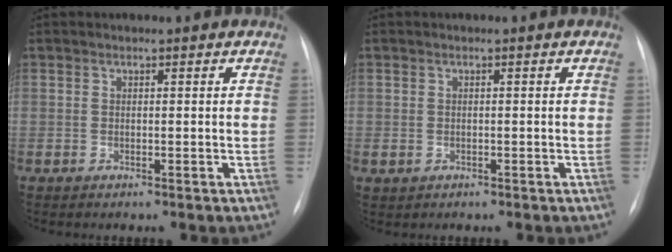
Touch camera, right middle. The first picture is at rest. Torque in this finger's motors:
{"motor_torque": [1.12, -1.02, 1.04, 0.21]}